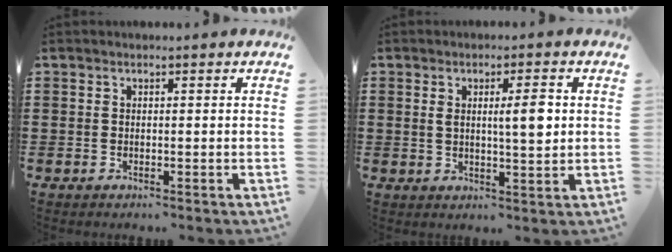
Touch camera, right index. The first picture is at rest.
{"total": 5.1, "force": [1.1, 1.2, 4.8], "torque": [-0.079, 0.000, 0.011]}